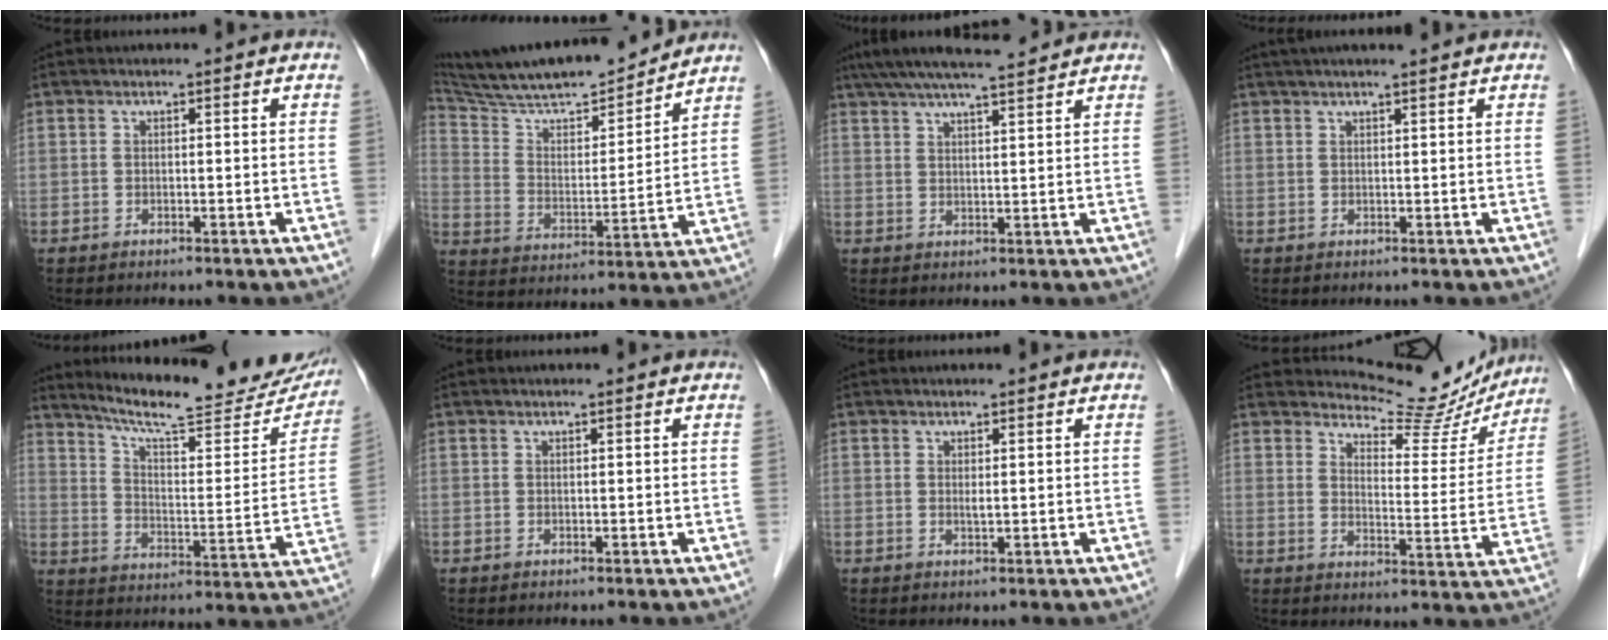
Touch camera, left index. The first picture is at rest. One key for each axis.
{"total": 19.2, "fx": 17.3, "fy": 1.7, "fz": 8.1, "tx": -0.144, "ty": 0.002, "tz": 0.286}
{"total": 10.1, "fx": 9.0, "fy": 0.4, "fz": 4.7, "tx": -0.083, "ty": 0.023, "tz": 0.139}
{"total": 5.8, "fx": 4.8, "fy": 0.1, "fz": 3.2, "tx": -0.045, "ty": 0.025, "tz": 0.070}
{"total": 23.8, "fx": 21.3, "fy": 3.7, "fz": 9.9, "tx": -0.142, "ty": -0.050, "tz": 0.280}
{"total": 0.0}
{"total": 0.7, "fx": 0.1, "fy": 0.0, "fz": 0.7, "tx": -0.015, "ty": -0.004, "tz": 0.002}
{"total": 12.1, "fx": 11.8, "fy": 2.6, "fz": 0.5, "tx": 0.001, "ty": -0.037, "tz": 0.139}